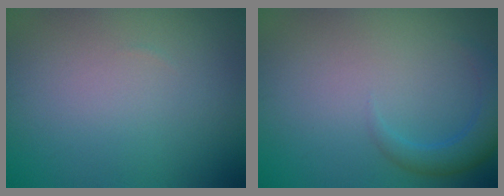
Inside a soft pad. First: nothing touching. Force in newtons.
{"total": 2.8, "press": 2.8, "slide": 0.2}